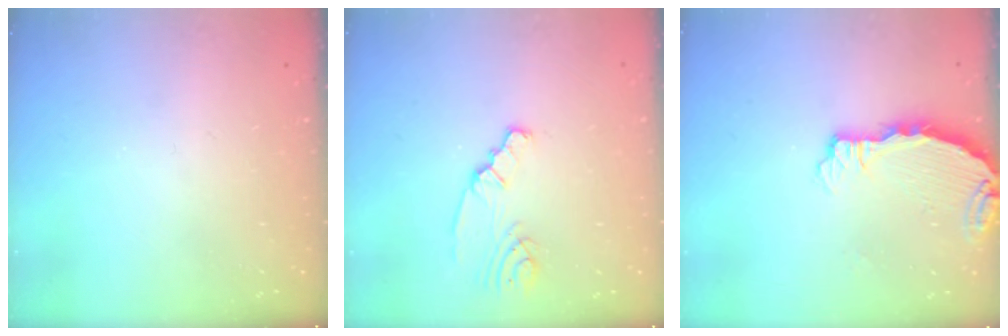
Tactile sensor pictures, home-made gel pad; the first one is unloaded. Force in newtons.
{"total": 2.5, "press": 2.5, "slide": 0.3}
{"total": 3.8, "press": 3.8, "slide": 0.4}